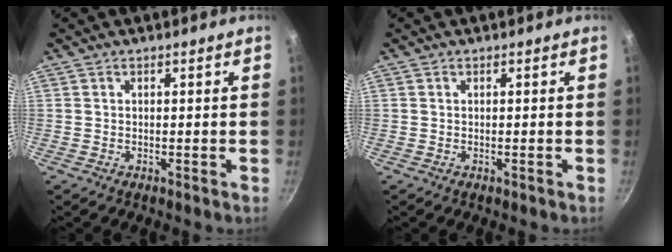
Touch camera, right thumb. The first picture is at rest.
{"total": 0.0}